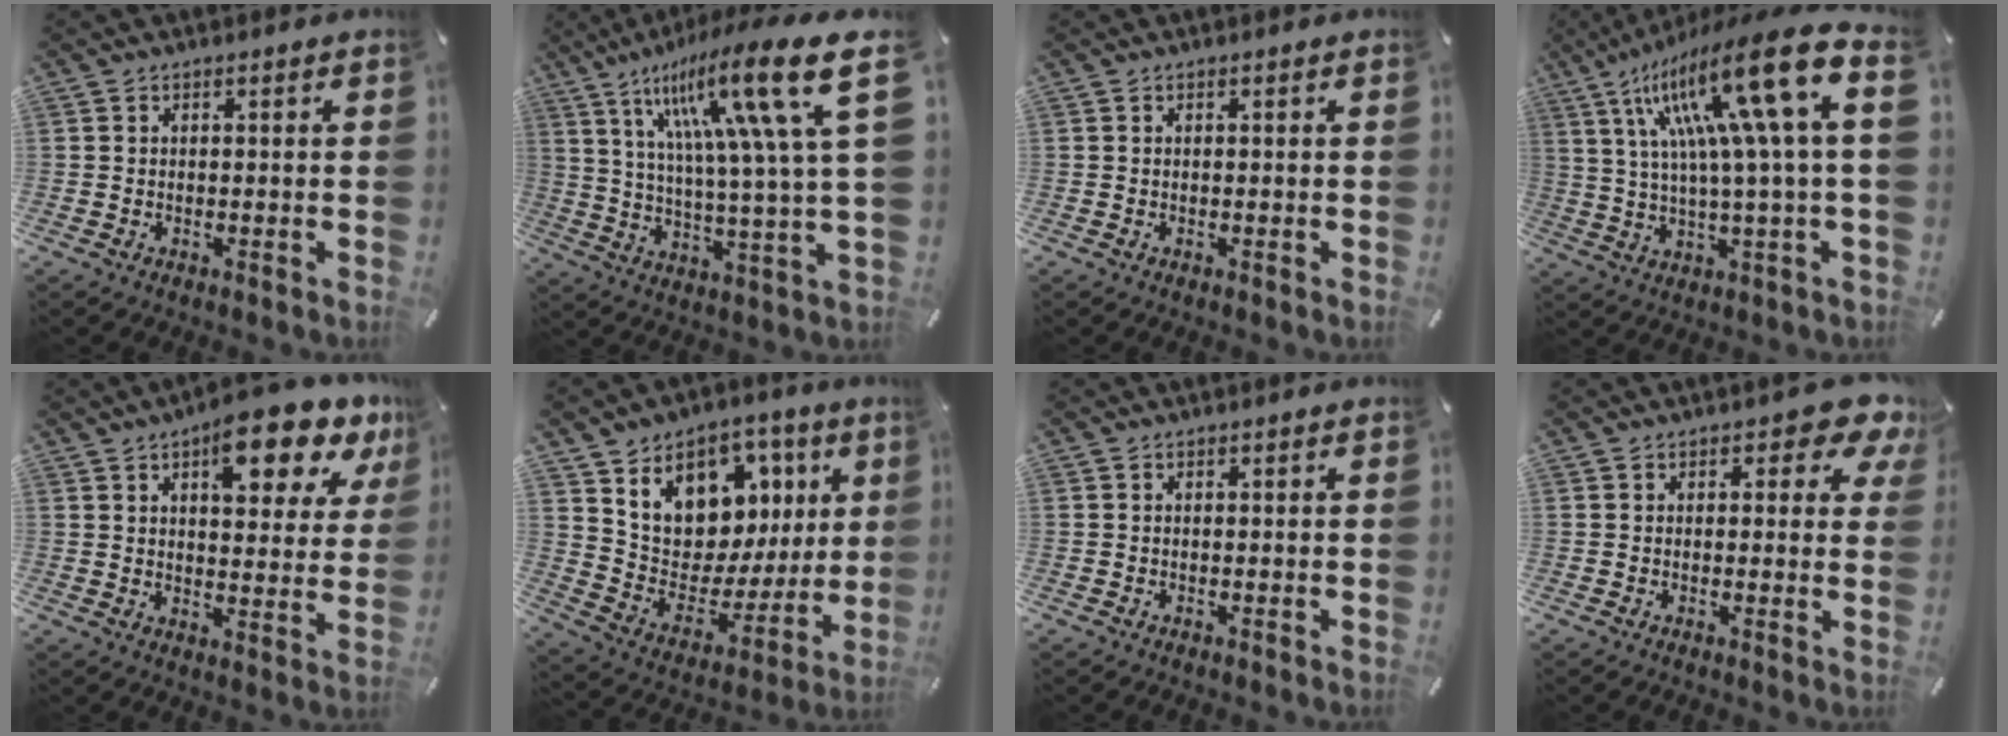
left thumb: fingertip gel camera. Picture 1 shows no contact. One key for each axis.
{"total": 27.8, "fx": 11.7, "fy": 5.0, "fz": 24.6, "tx": -0.408, "ty": -0.061, "tz": 0.175}
{"total": 0.0}
{"total": 24.3, "fx": 8.5, "fy": 2.7, "fz": 22.6, "tx": -0.410, "ty": -0.065, "tz": 0.117}
{"total": 14.2, "fx": 9.2, "fy": 5.6, "fz": 9.3, "tx": -0.113, "ty": -0.056, "tz": 0.151}
{"total": 12.1, "fx": 6.7, "fy": 9.4, "fz": 3.4, "tx": -0.050, "ty": -0.074, "tz": 0.120}
{"total": 0.0}
{"total": 6.6, "fx": 3.6, "fy": 3.1, "fz": 4.6, "tx": -0.052, "ty": -0.016, "tz": 0.054}